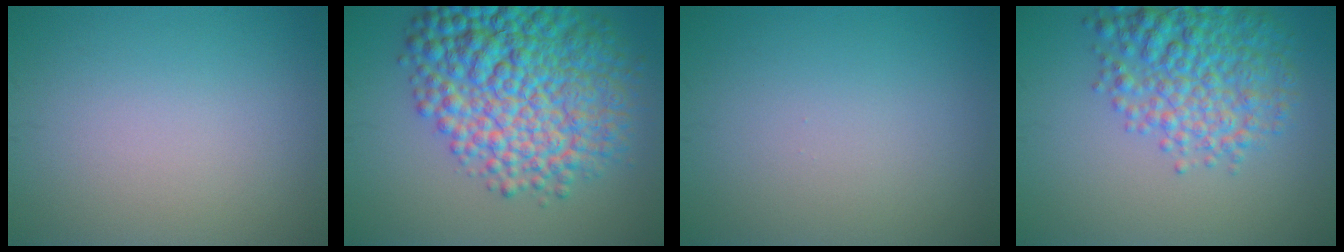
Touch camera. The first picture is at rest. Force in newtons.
{"total": 12.1, "press": 12.1, "slide": 0.2}
{"total": 0.0}
{"total": 6.4, "press": 6.4, "slide": 0.2}